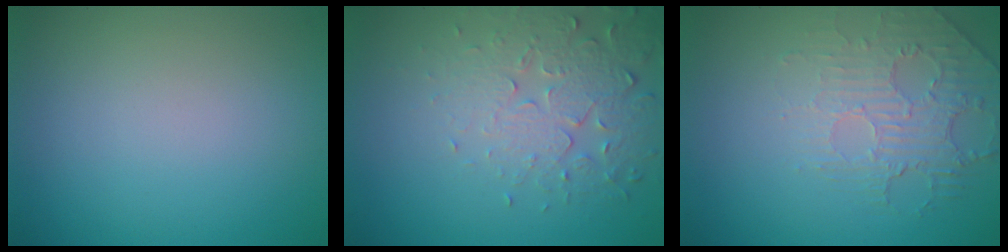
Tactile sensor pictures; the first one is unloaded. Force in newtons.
{"total": 4.1, "press": 3.9, "slide": 1.2}
{"total": 2.3, "press": 1.5, "slide": 1.7}